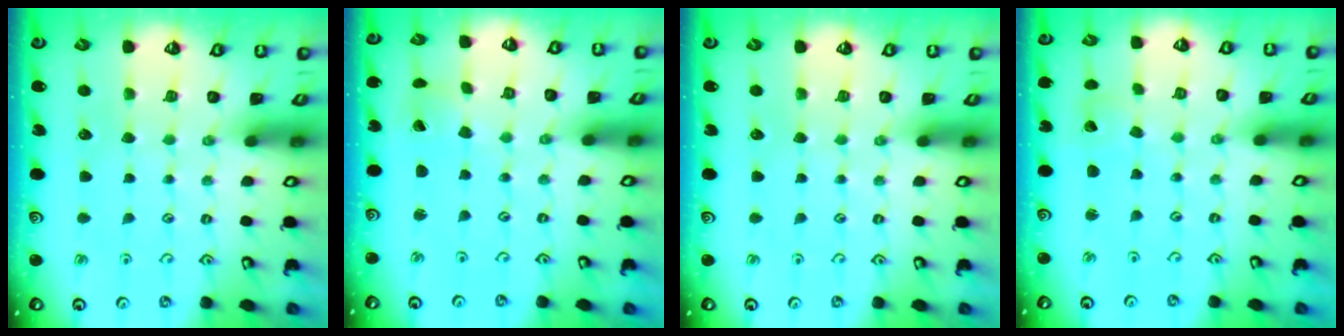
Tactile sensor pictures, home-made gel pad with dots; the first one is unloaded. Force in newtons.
{"total": 1.6, "press": 1.5, "slide": 0.3}
{"total": 0.0}
{"total": 1.6, "press": 1.6, "slide": 0.2}